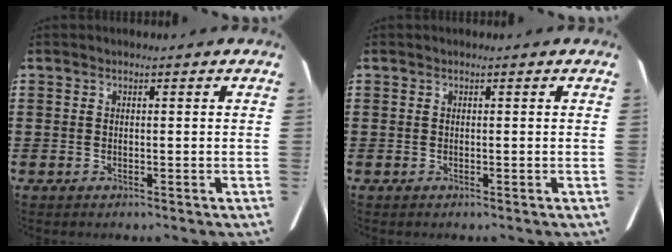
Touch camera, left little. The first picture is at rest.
{"total": 0.0}